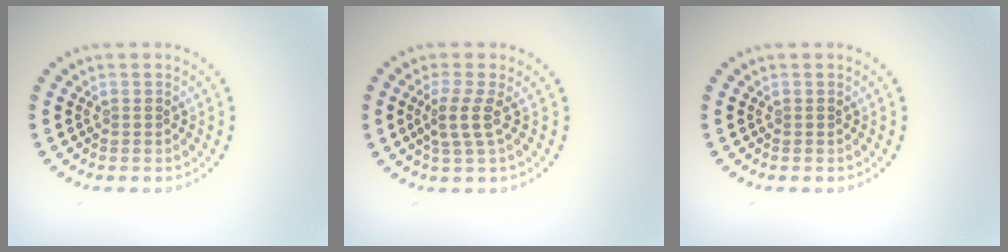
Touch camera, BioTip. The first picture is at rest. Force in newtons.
{"total": 2.2, "press": 1.5, "slide": 1.5}
{"total": 0.0}